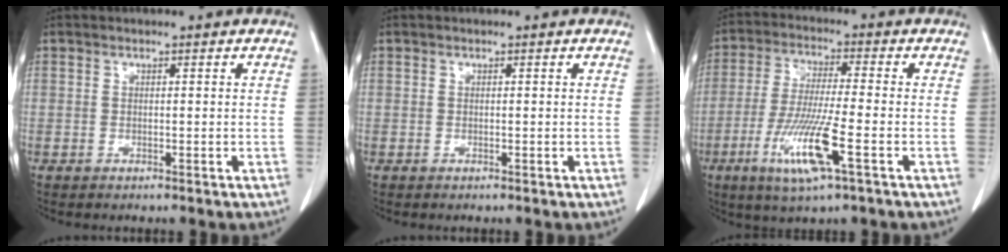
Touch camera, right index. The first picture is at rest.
{"total": 0.0}
{"total": 11.6, "force": [-4.7, 0.6, 10.6], "torque": [-0.215, -0.023, -0.087]}